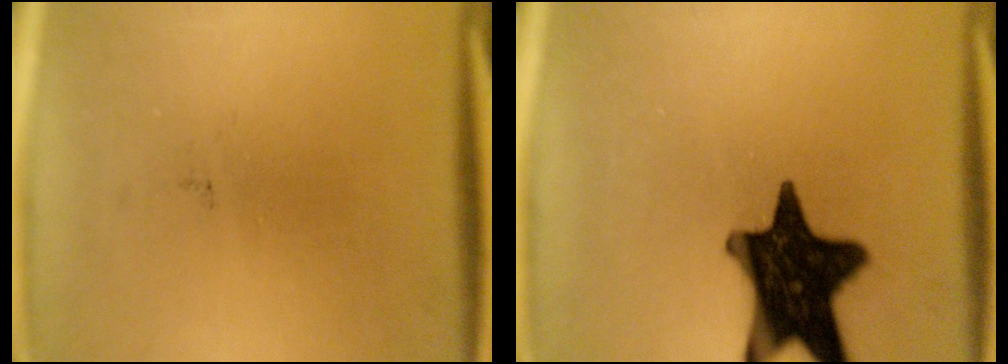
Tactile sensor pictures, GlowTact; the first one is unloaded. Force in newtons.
{"total": 16.7}